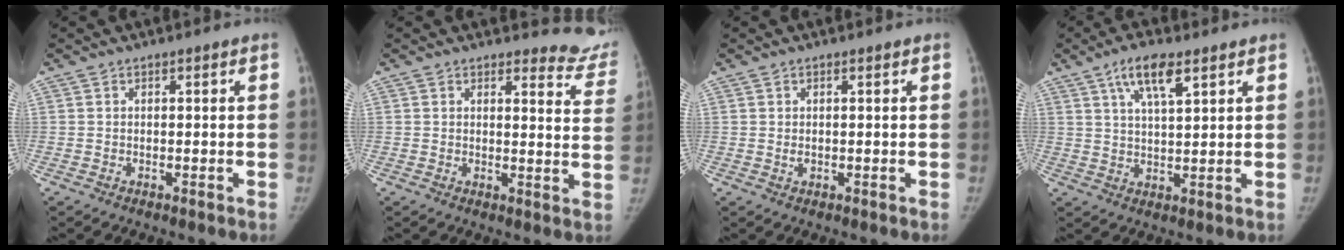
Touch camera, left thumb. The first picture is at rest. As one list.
[{"total": 10.6, "force": [10.3, 2.4, -0.4], "torque": [0.056, -0.110, 0.078]}, {"total": 0.8, "force": [0.0, 0.6, 0.5], "torque": [-0.007, -0.003, 0.005]}, {"total": 7.7, "force": [4.4, 2.4, 5.9], "torque": [-0.102, -0.014, 0.080]}]